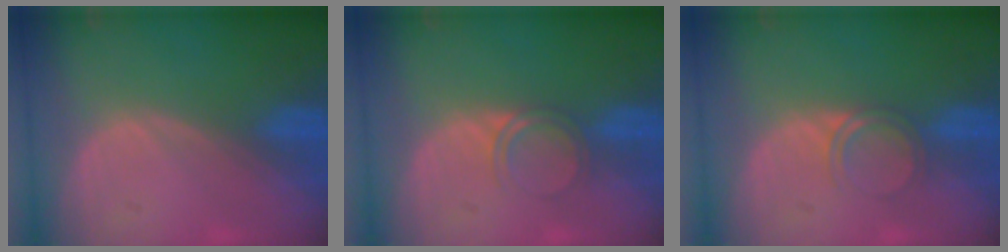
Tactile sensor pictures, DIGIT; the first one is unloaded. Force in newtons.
{"total": 2.8, "press": 2.8, "slide": 0.2}
{"total": 2.8, "press": 2.8, "slide": 0.2}